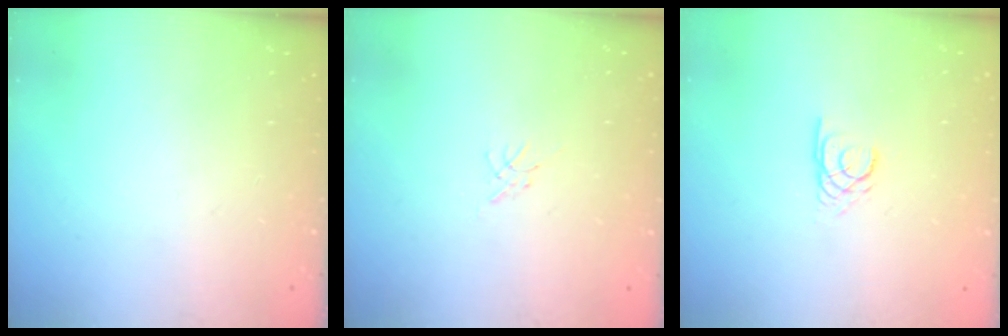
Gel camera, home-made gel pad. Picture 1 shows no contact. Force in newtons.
{"total": 0.0}
{"total": 2.7, "press": 2.7, "slide": 0.1}